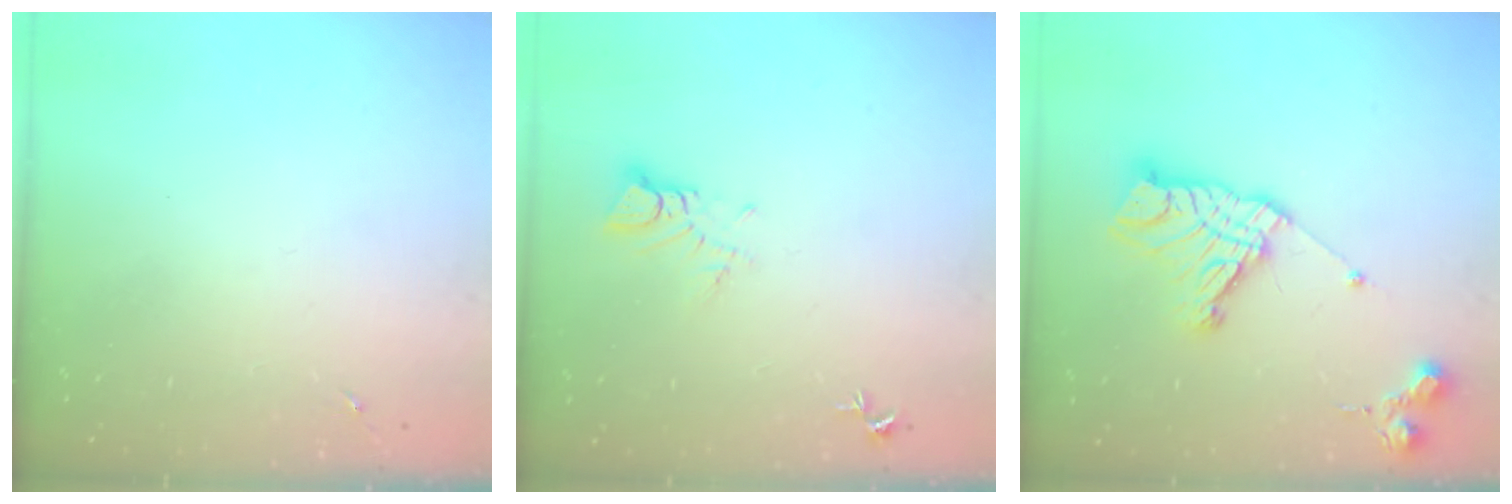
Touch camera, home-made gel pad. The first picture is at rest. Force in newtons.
{"total": 3.6, "press": 3.6, "slide": 0.2}
{"total": 16.2, "press": 16.1, "slide": 1.6}